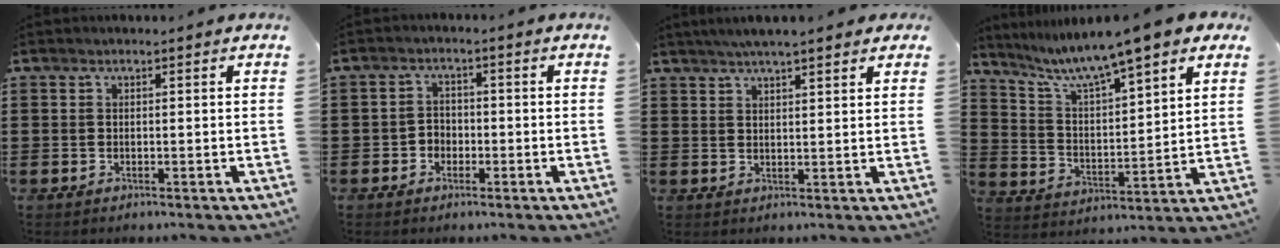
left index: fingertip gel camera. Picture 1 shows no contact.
{"total": 2.3, "force": [-1.3, 1.8, 0.6], "torque": [-0.018, 0.007, -0.030]}
{"total": 3.7, "force": [3.1, 0.3, 2.0], "torque": [-0.046, 0.005, 0.056]}
{"total": 7.7, "force": [6.6, -0.1, 3.9], "torque": [-0.104, -0.035, 0.103]}